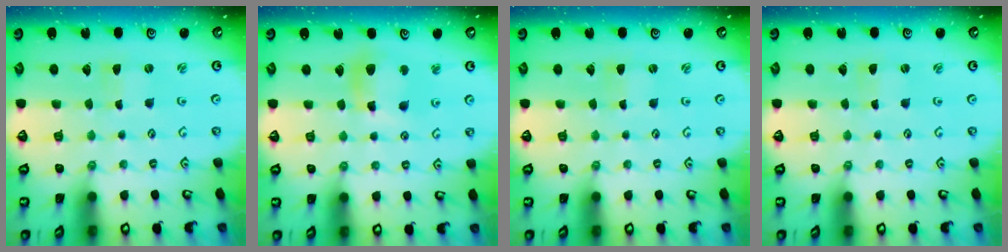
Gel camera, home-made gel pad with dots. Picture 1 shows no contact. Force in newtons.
{"total": 10.9, "press": 10.8, "slide": 1.5}
{"total": 0.5, "press": 0.5, "slide": 0.1}
{"total": 0.0}